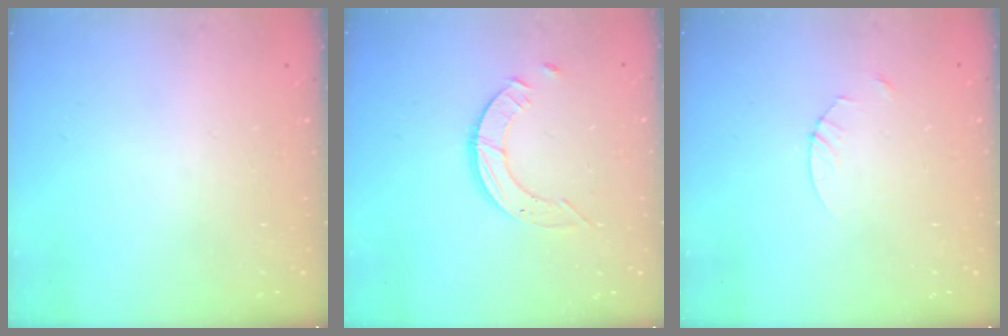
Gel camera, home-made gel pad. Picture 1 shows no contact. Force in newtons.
{"total": 3.6, "press": 3.5, "slide": 0.3}
{"total": 2.5, "press": 2.5, "slide": 0.3}